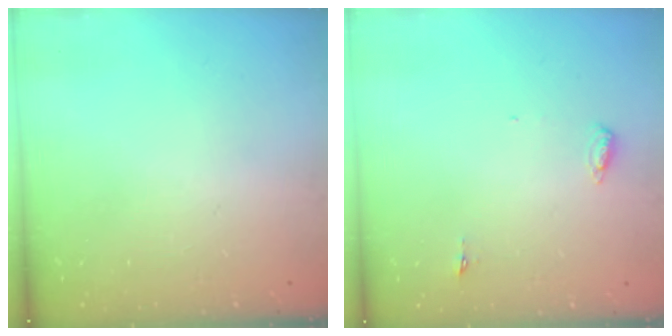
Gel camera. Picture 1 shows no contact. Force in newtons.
{"total": 4.7, "press": 4.5, "slide": 1.4}